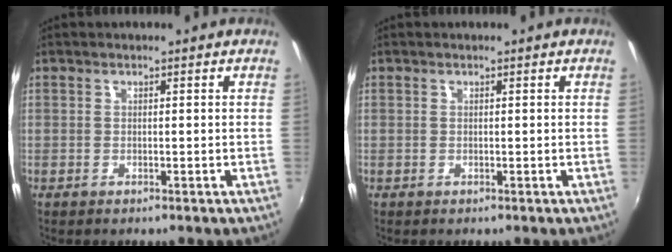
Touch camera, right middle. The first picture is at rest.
{"total": 0.0}